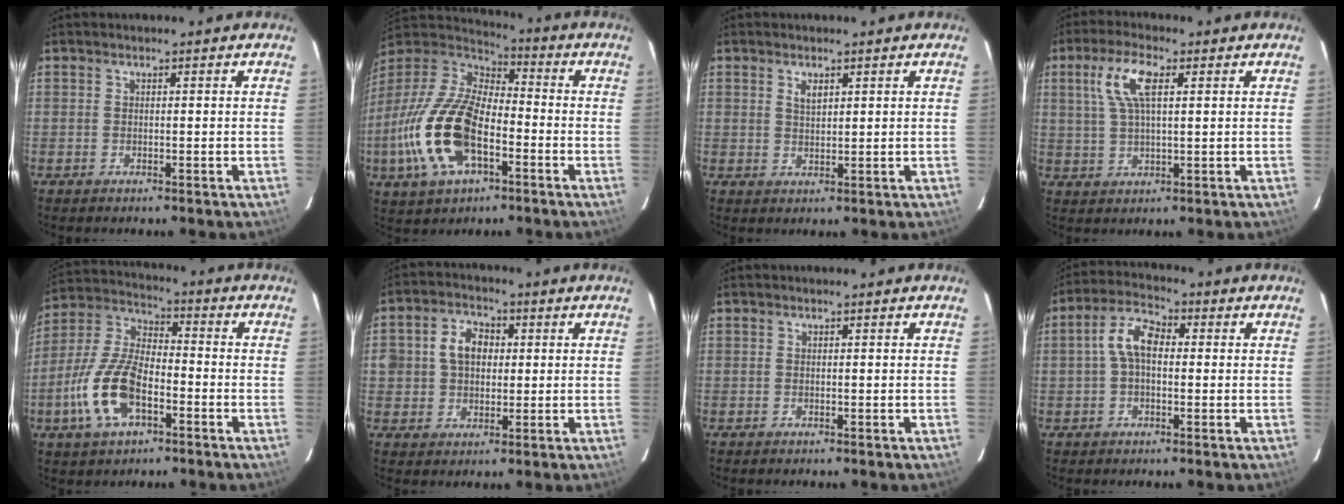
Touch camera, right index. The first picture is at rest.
{"total": 21.3, "force": [-7.0, 10.5, 17.1], "torque": [-0.372, -0.023, -0.134]}
{"total": 2.3, "force": [1.2, 1.2, 1.5], "torque": [-0.025, 0.002, 0.022]}
{"total": 7.8, "force": [2.7, 2.7, 6.8], "torque": [-0.139, 0.013, 0.053]}
{"total": 14.2, "force": [-5.6, 6.7, 11.2], "torque": [-0.247, 0.002, -0.108]}
{"total": 7.0, "force": [1.0, 5.6, 4.1], "torque": [-0.081, 0.024, 0.020]}
{"total": 0.0}
{"total": 6.5, "force": [0.3, 3.7, 5.3], "torque": [-0.109, 0.022, 0.003]}